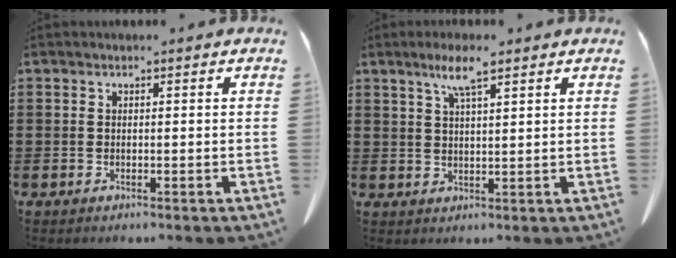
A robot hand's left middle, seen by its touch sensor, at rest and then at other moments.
{"total": 4.9, "force": [3.2, 0.7, 3.7], "torque": [-0.080, 0.006, 0.054]}